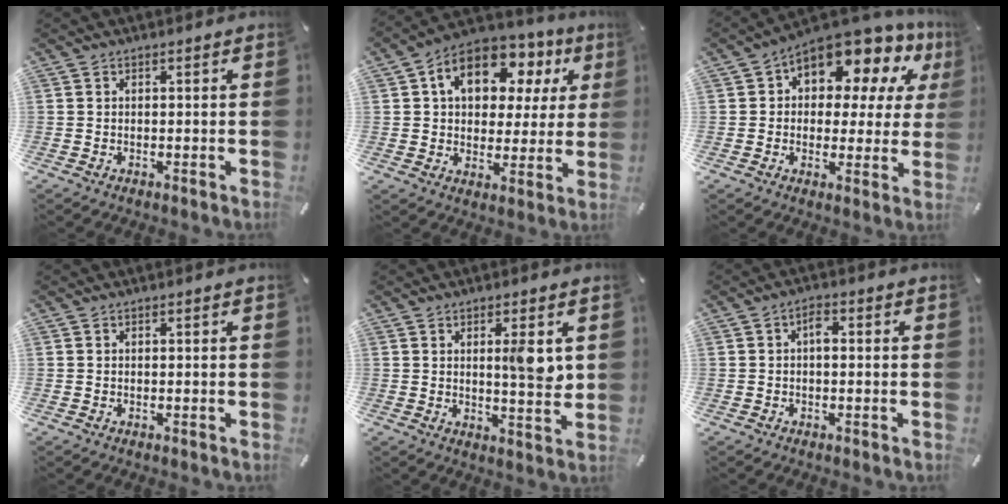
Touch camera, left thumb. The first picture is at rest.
{"total": 14.0, "force": [6.1, 9.6, 8.1], "torque": [-0.134, -0.019, 0.108]}
{"total": 12.4, "force": [8.5, 6.2, 6.5], "torque": [-0.096, -0.078, 0.147]}
{"total": 0.0}
{"total": 7.0, "force": [2.0, 1.7, 6.5], "torque": [-0.099, -0.014, 0.025]}
{"total": 2.5, "force": [-0.1, 1.3, 2.1], "torque": [-0.044, 0.011, -0.004]}